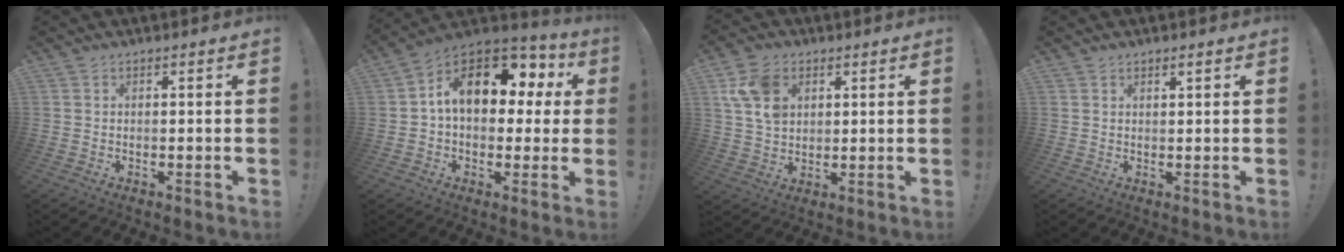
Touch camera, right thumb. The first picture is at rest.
{"total": 15.8, "force": [5.1, 9.9, 11.1], "torque": [-0.164, -0.016, 0.090]}
{"total": 11.3, "force": [4.4, 8.3, 6.2], "torque": [-0.119, -0.003, 0.086]}
{"total": 1.2, "force": [0.9, 0.4, 0.6], "torque": [-0.006, -0.002, 0.016]}